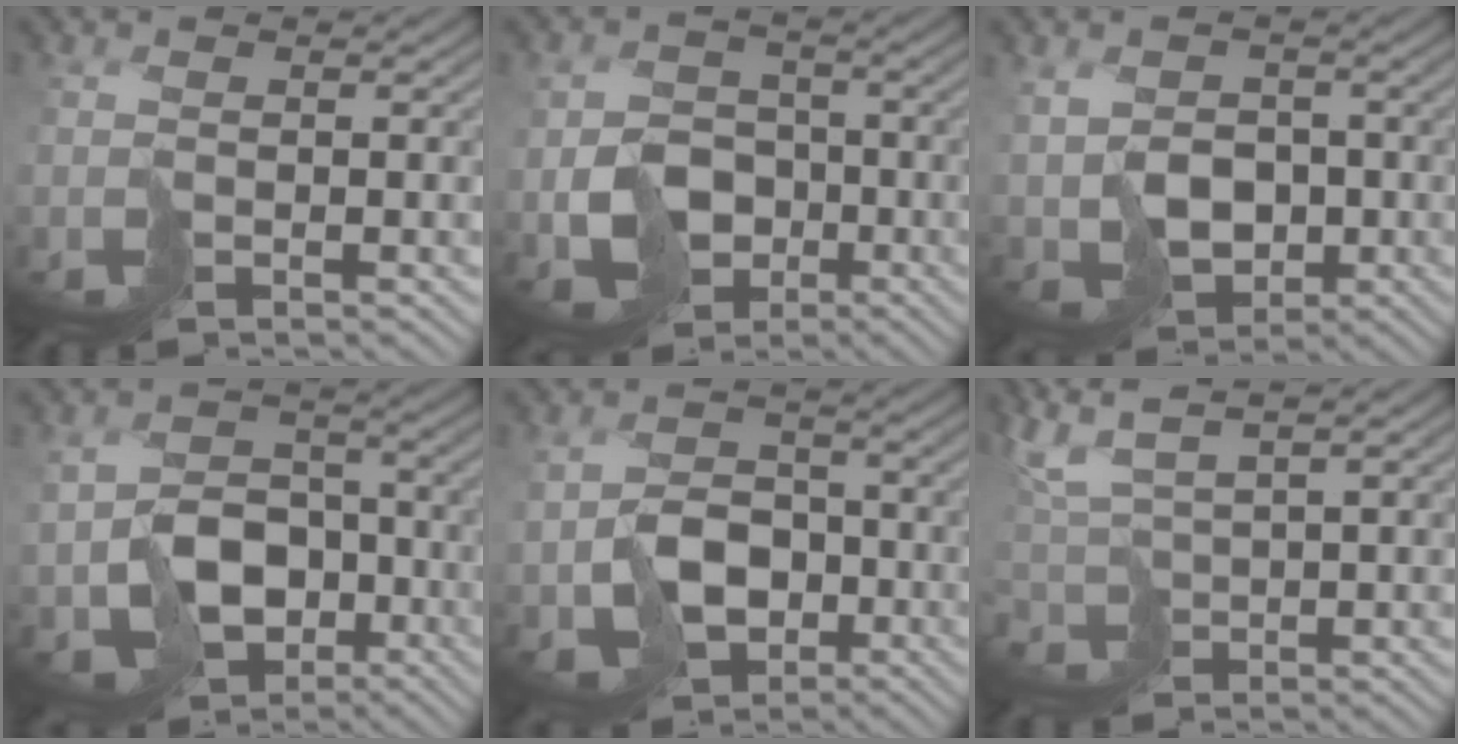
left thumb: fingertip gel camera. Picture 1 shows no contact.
{"total": 6.4, "force": [-1.7, 5.7, 2.3], "torque": [-0.048, -0.015, -0.031]}
{"total": 5.1, "force": [0.0, 4.6, 2.2], "torque": [-0.047, -0.009, 0.005]}
{"total": 8.8, "force": [-2.9, 7.2, 4.1], "torque": [-0.088, -0.024, -0.050]}
{"total": 6.5, "force": [-1.8, 5.5, 2.9], "torque": [-0.062, -0.011, -0.027]}
{"total": 5.5, "force": [4.9, 1.2, 2.2], "torque": [-0.071, 0.023, 0.101]}